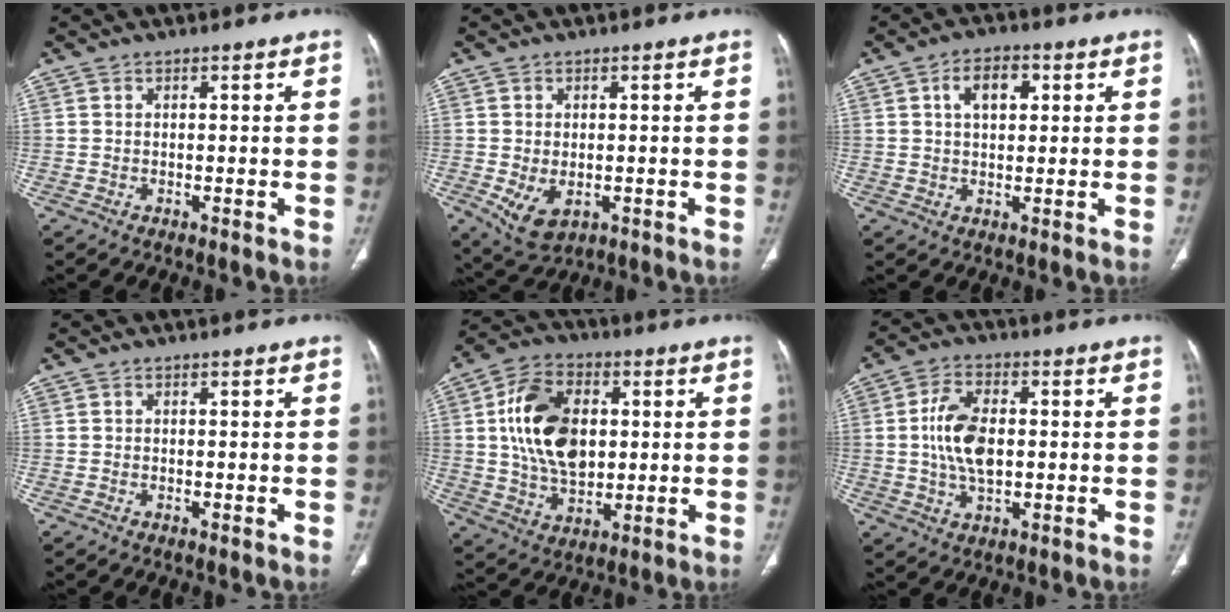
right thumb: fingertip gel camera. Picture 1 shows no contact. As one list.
[{"total": 6.2, "force": [-1.4, 3.9, 4.6], "torque": [-0.080, -0.007, -0.009]}, {"total": 6.4, "force": [2.0, 3.8, 4.7], "torque": [-0.065, 0.003, 0.030]}, {"total": 0.0}, {"total": 16.7, "force": [2.5, 11.1, 12.2], "torque": [-0.194, 0.000, 0.046]}, {"total": 10.0, "force": [0.3, 5.7, 8.2], "torque": [-0.154, 0.004, 0.007]}]